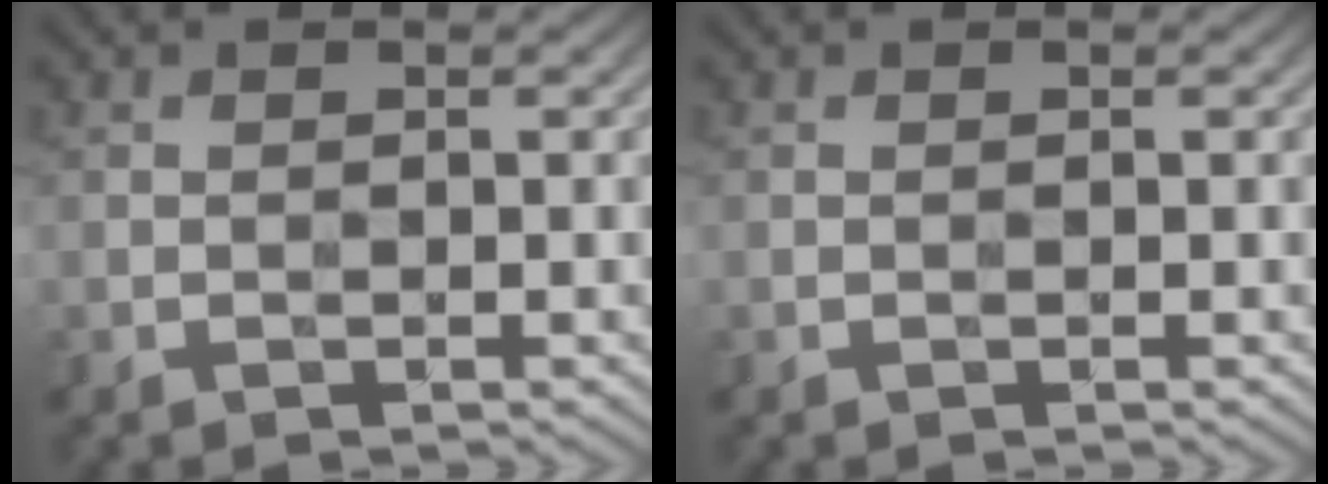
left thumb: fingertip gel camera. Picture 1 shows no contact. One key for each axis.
{"total": 0.0}